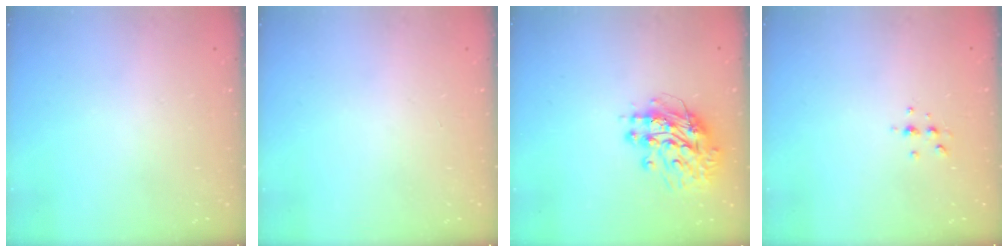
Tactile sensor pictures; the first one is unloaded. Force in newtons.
{"total": 0.0}
{"total": 12.5, "press": 12.4, "slide": 1.2}
{"total": 4.3, "press": 4.2, "slide": 1.1}